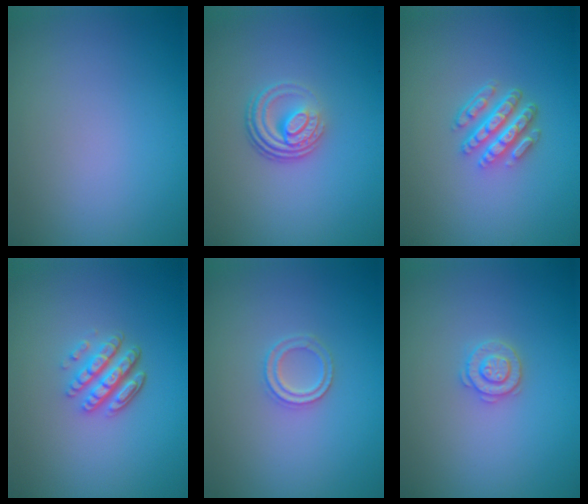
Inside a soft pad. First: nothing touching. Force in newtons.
{"total": 4.1, "press": 2.7, "slide": 3.0}
{"total": 4.7, "press": 3.5, "slide": 3.1}
{"total": 4.1, "press": 3.2, "slide": 2.5}
{"total": 2.0, "press": 1.9, "slide": 0.4}
{"total": 2.2, "press": 2.2, "slide": 0.3}